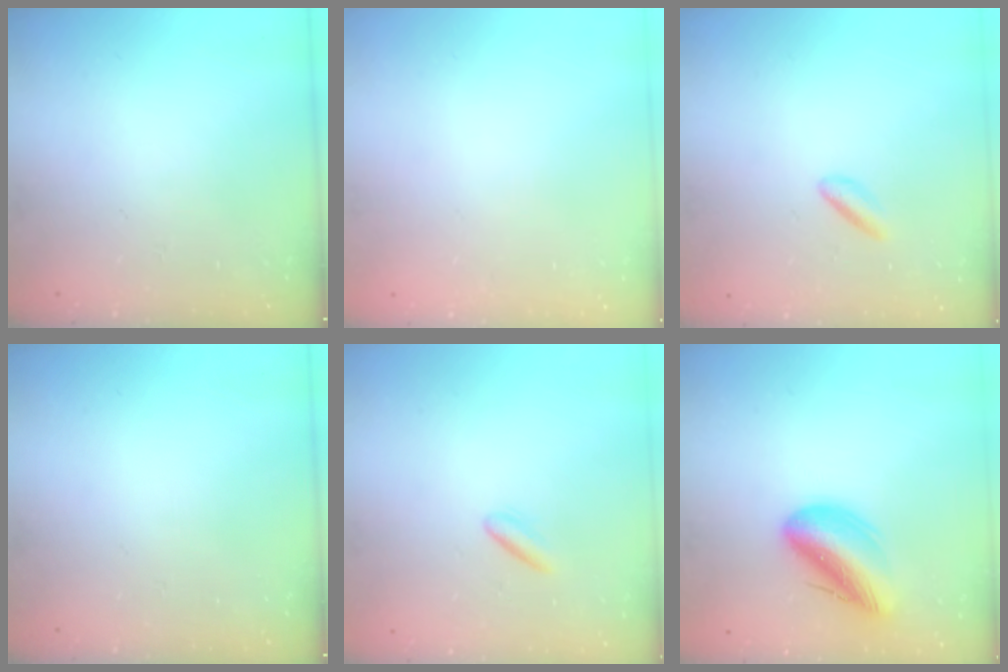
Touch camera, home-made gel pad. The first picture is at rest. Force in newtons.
{"total": 2.0, "press": 2.0, "slide": 0.1}
{"total": 1.8, "press": 1.6, "slide": 0.9}
{"total": 0.0}
{"total": 2.2, "press": 2.0, "slide": 0.9}
{"total": 14.4, "press": 14.0, "slide": 3.3}